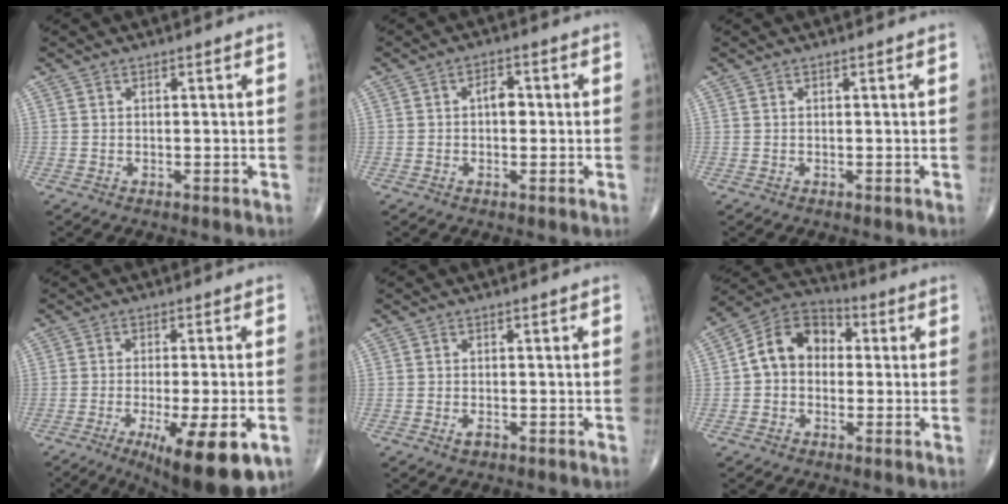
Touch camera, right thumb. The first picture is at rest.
{"total": 3.4, "force": [0.1, 2.1, 2.6], "torque": [-0.030, 0.010, -0.002]}
{"total": 0.0}
{"total": 16.0, "force": [-6.9, 4.2, 13.8], "torque": [-0.177, -0.008, -0.095]}
{"total": 1.4, "force": [-0.8, 0.8, 0.9], "torque": [-0.016, 0.003, -0.013]}
{"total": 11.1, "force": [0.6, 8.4, 7.2], "torque": [-0.102, 0.037, -0.007]}